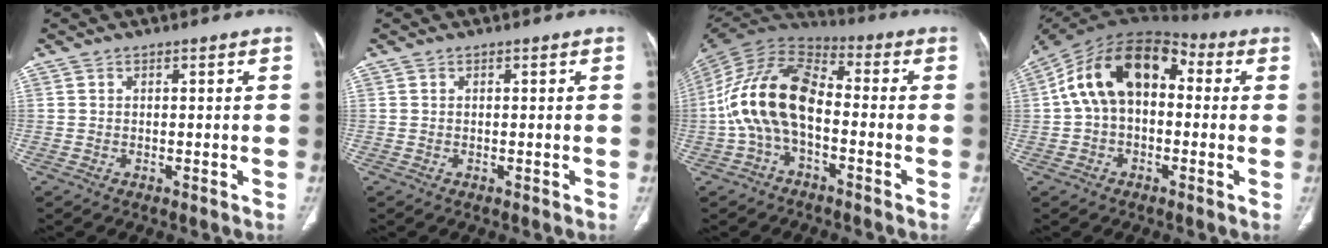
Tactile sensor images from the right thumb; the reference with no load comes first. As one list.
[{"total": 0.0}, {"total": 16.1, "force": [-2.4, 9.1, 13.0], "torque": [-0.250, 0.047, -0.054]}, {"total": 16.0, "force": [1.7, 10.4, 12.0], "torque": [-0.195, 0.051, 0.015]}]